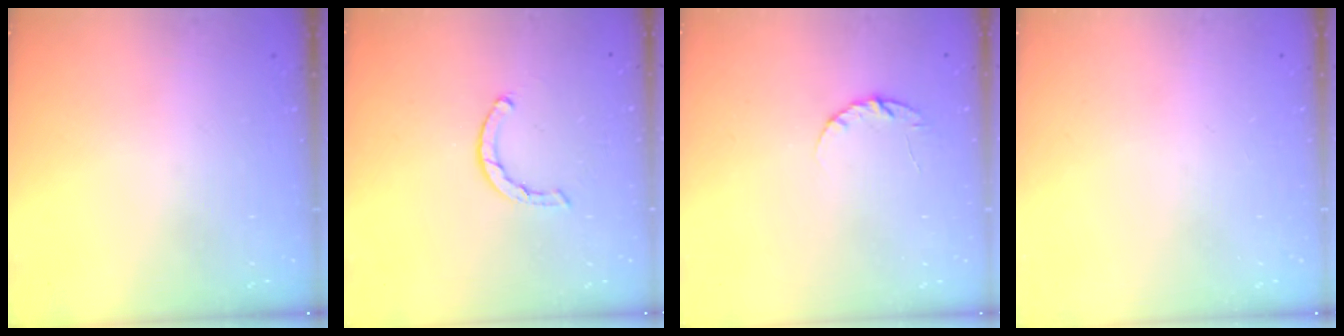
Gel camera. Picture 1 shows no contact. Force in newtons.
{"total": 2.0, "press": 2.0, "slide": 0.2}
{"total": 4.8, "press": 4.7, "slide": 0.6}
{"total": 0.0}